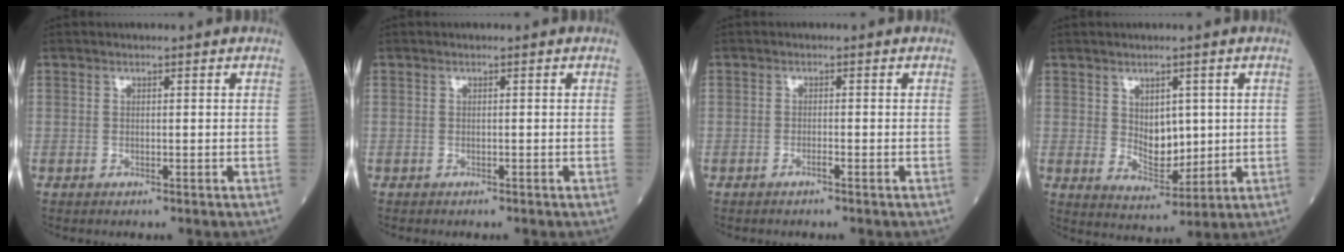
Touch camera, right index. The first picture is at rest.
{"total": 0.7, "force": [-0.6, 0.2, 0.2], "torque": [-0.011, -0.001, -0.009]}
{"total": 0.9, "force": [-0.6, -0.1, 0.6], "torque": [-0.012, 0.001, -0.012]}
{"total": 5.7, "force": [1.0, 3.4, 4.5], "torque": [-0.072, -0.005, 0.030]}